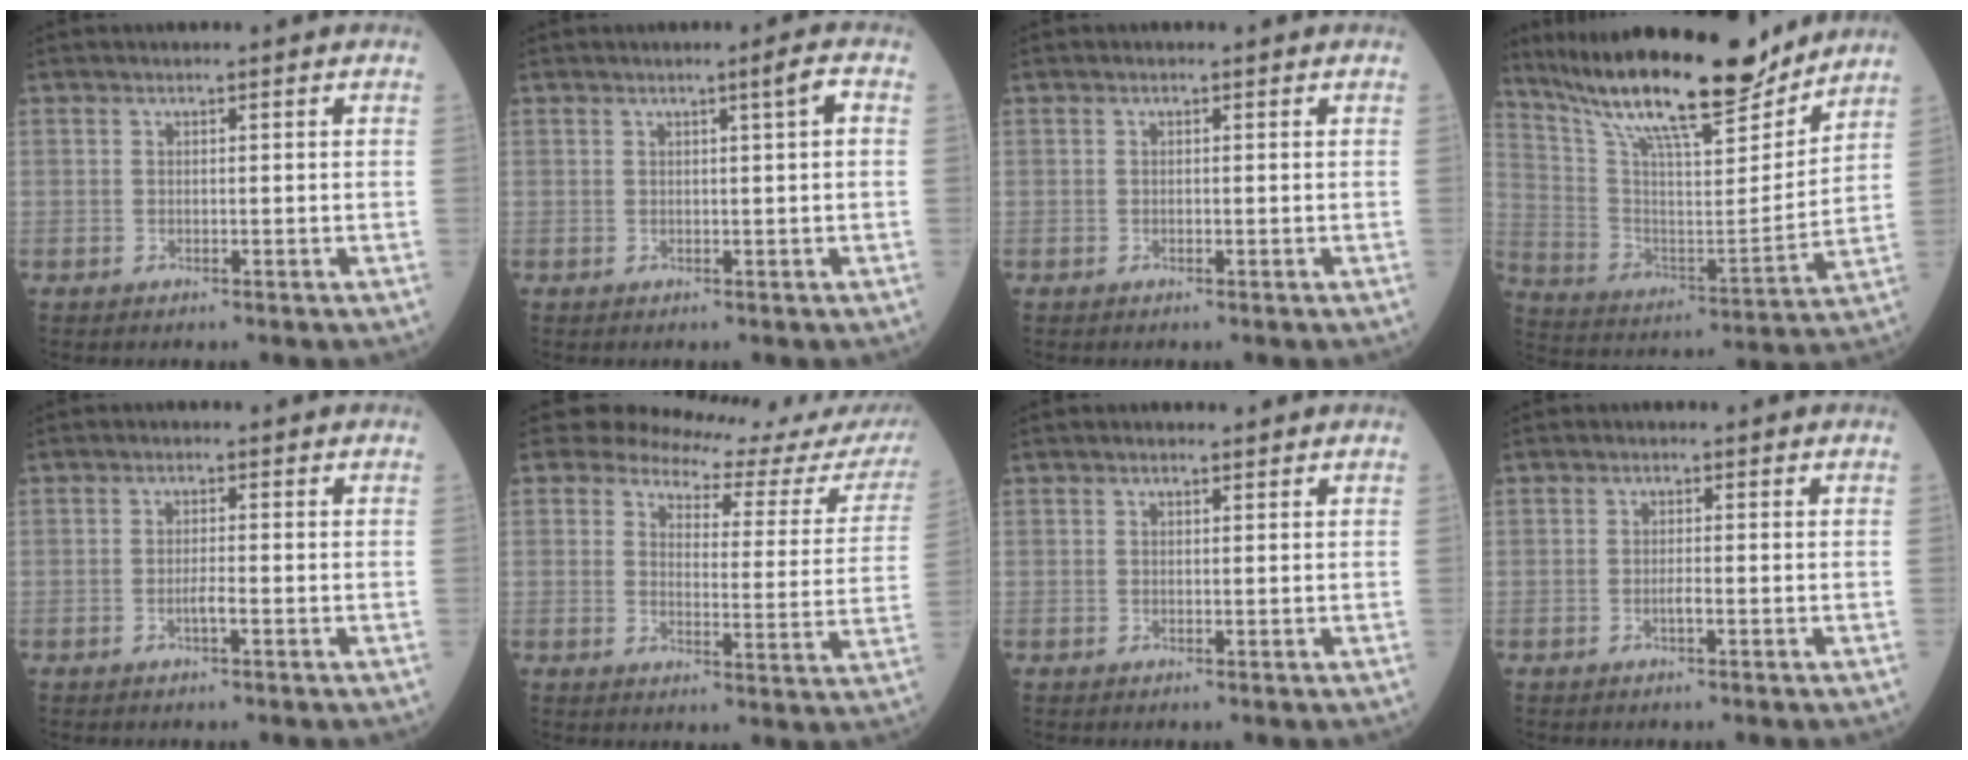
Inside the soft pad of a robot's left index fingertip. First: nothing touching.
{"total": 2.0, "force": [0.5, -0.3, 1.9], "torque": [-0.030, 0.003, 0.007]}
{"total": 0.0}
{"total": 21.5, "force": [18.2, 2.8, 11.2], "torque": [-0.205, -0.014, 0.304]}
{"total": 1.5, "force": [-0.8, 0.1, 1.3], "torque": [-0.026, -0.003, -0.015]}
{"total": 15.6, "force": [15.2, 2.1, 3.0], "torque": [-0.026, -0.093, 0.154]}
{"total": 0.7, "force": [0.6, 0.3, 0.3], "torque": [-0.013, 0.003, 0.007]}
{"total": 1.0, "force": [-0.5, 0.1, 0.8], "torque": [-0.017, -0.003, -0.010]}